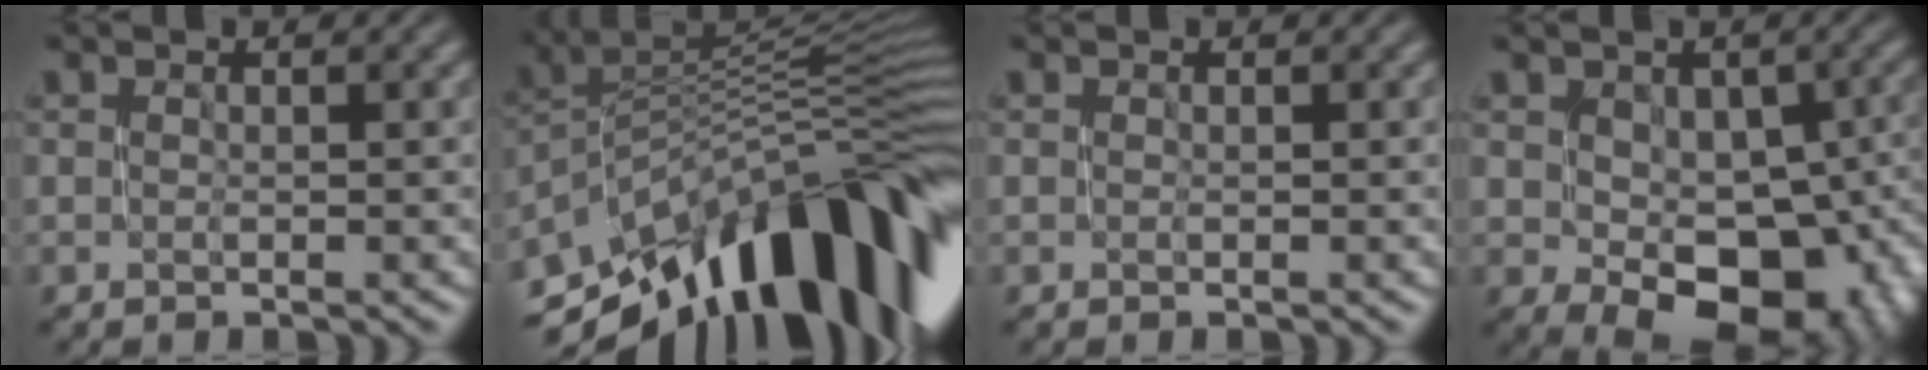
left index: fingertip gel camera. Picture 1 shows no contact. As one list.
[{"total": 13.1, "force": [-7.3, 5.5, 9.4], "torque": [-0.140, 0.040, -0.131]}, {"total": 0.0}, {"total": 10.2, "force": [-2.3, 6.8, 7.3], "torque": [-0.099, -0.019, -0.026]}]